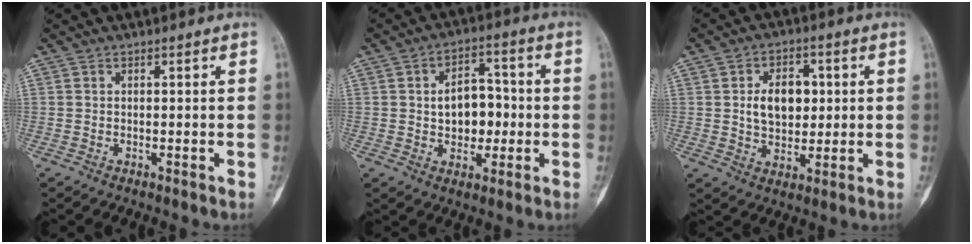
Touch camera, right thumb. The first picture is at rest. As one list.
[{"total": 9.2, "force": [-0.3, 6.3, 6.7], "torque": [-0.060, 0.017, -0.007]}, {"total": 9.1, "force": [1.4, 6.2, 6.5], "torque": [-0.075, -0.002, 0.026]}]